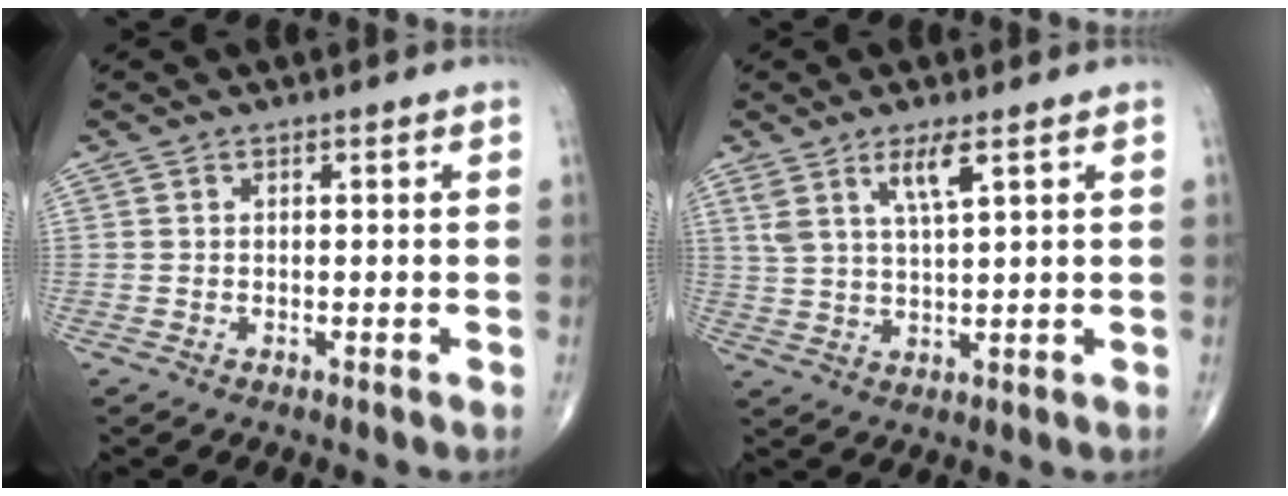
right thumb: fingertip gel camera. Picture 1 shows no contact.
{"total": 5.7, "force": [3.2, 1.0, 4.6], "torque": [-0.098, -0.015, 0.067]}